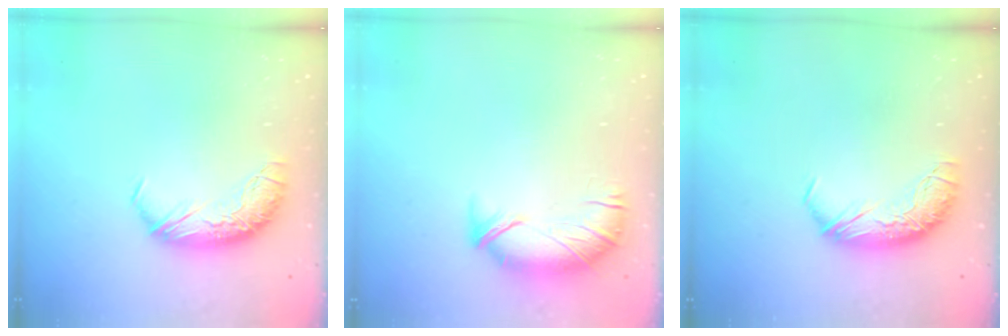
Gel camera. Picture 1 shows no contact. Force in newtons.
{"total": 2.5, "press": 1.9, "slide": 1.7}
{"total": 0.0}